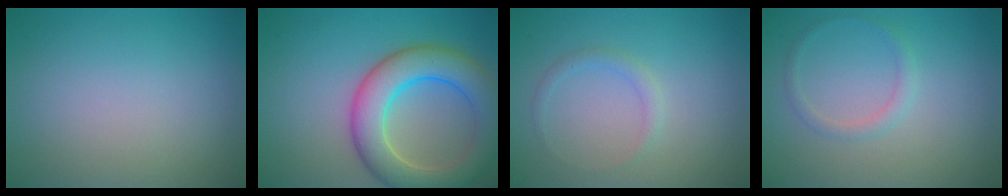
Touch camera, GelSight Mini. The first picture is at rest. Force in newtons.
{"total": 7.7, "press": 7.7, "slide": 0.3}
{"total": 1.1, "press": 1.1, "slide": 0.1}
{"total": 1.3, "press": 1.3, "slide": 0.0}